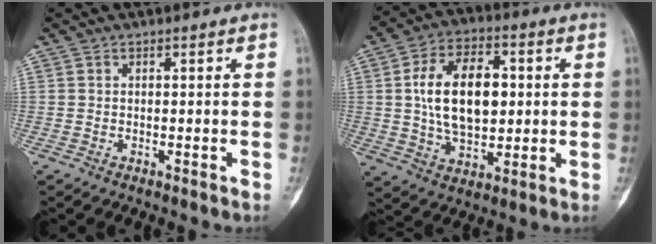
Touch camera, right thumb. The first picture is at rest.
{"total": 16.0, "force": [1.9, 9.7, 12.6], "torque": [-0.193, 0.006, 0.034]}